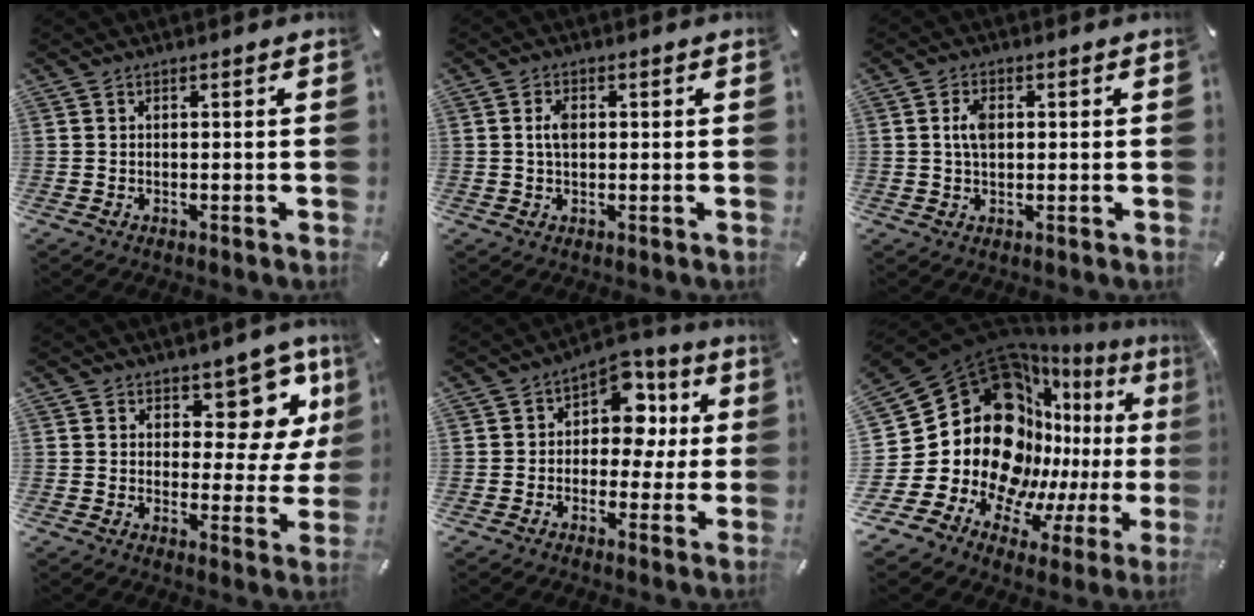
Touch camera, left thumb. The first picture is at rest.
{"total": 3.3, "force": [0.4, 2.0, 2.7], "torque": [-0.063, 0.004, 0.004]}
{"total": 4.4, "force": [0.7, 2.6, 3.5], "torque": [-0.081, 0.006, 0.008]}
{"total": 10.7, "force": [6.9, 6.2, 5.3], "torque": [-0.054, -0.063, 0.120]}
{"total": 10.4, "force": [2.0, 7.9, 6.5], "torque": [-0.089, -0.008, 0.033]}
{"total": 32.8, "force": [3.5, 23.1, 22.9], "torque": [-0.421, -0.095, 0.121]}